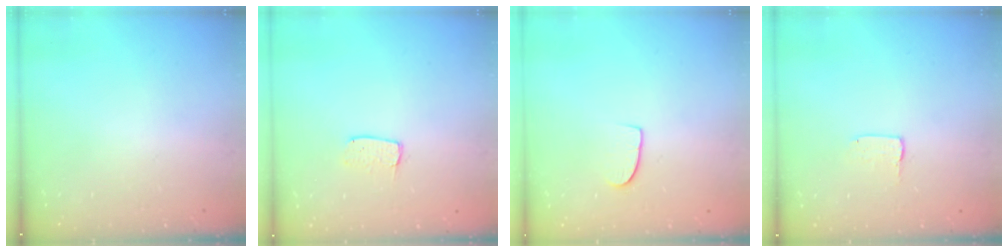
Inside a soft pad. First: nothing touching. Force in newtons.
{"total": 3.6, "press": 3.6, "slide": 0.2}
{"total": 6.5, "press": 6.5, "slide": 0.5}
{"total": 1.7, "press": 1.6, "slide": 0.1}